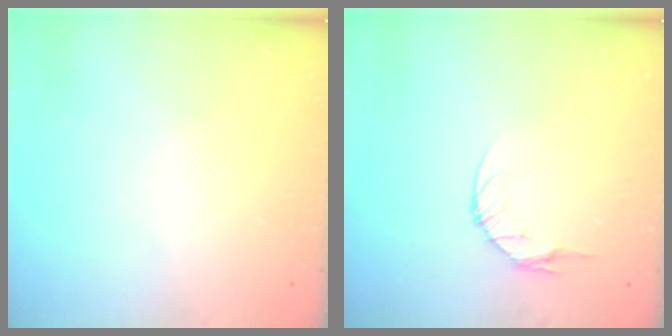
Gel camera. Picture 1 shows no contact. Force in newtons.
{"total": 4.6, "press": 4.6, "slide": 0.6}